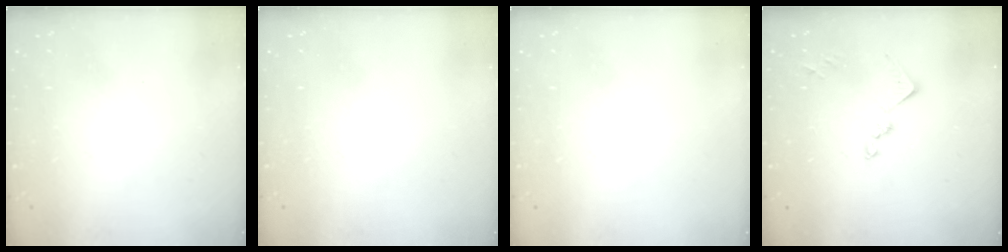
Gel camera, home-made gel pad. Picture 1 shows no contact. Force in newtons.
{"total": 0.0}
{"total": 0.0}
{"total": 9.6, "press": 9.6, "slide": 0.5}